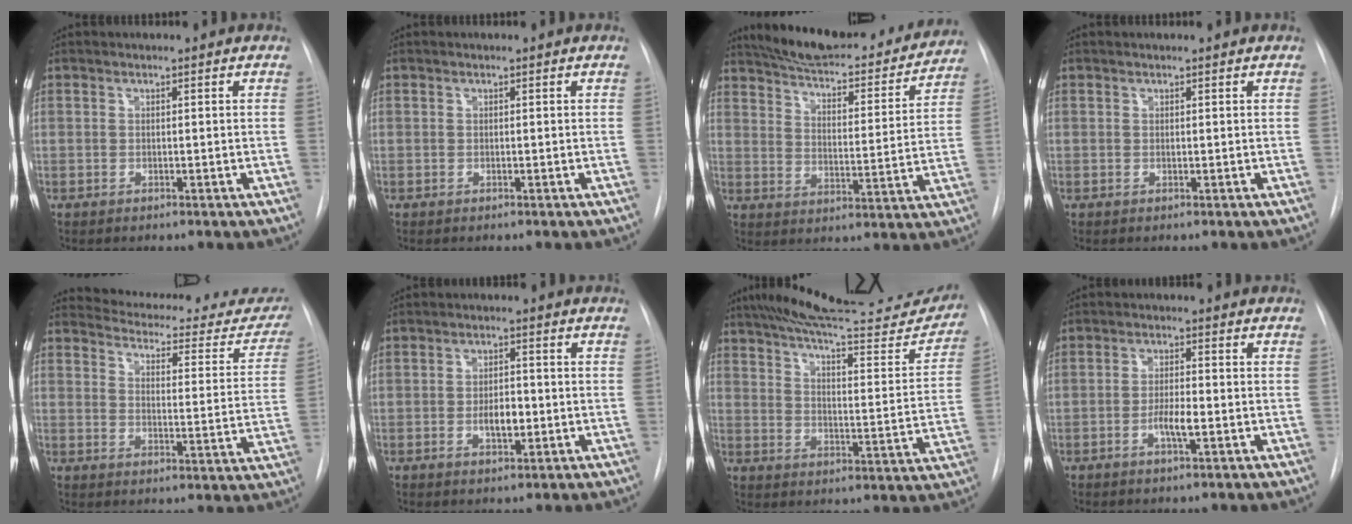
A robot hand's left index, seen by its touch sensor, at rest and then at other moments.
{"total": 0.0}
{"total": 24.3, "force": [21.6, 5.7, 9.5], "torque": [-0.147, -0.016, 0.285]}
{"total": 0.6, "force": [0.5, 0.1, 0.3], "torque": [-0.005, 0.010, 0.009]}
{"total": 22.4, "force": [20.7, 5.7, 6.2], "torque": [-0.072, -0.061, 0.235]}
{"total": 3.7, "force": [-0.8, 1.6, 3.2], "torque": [-0.053, 0.002, -0.011]}
{"total": 25.6, "force": [23.0, 3.8, 10.6], "torque": [-0.163, -0.052, 0.297]}
{"total": 3.4, "force": [-1.2, 0.5, 3.2], "torque": [-0.059, 0.000, -0.022]}